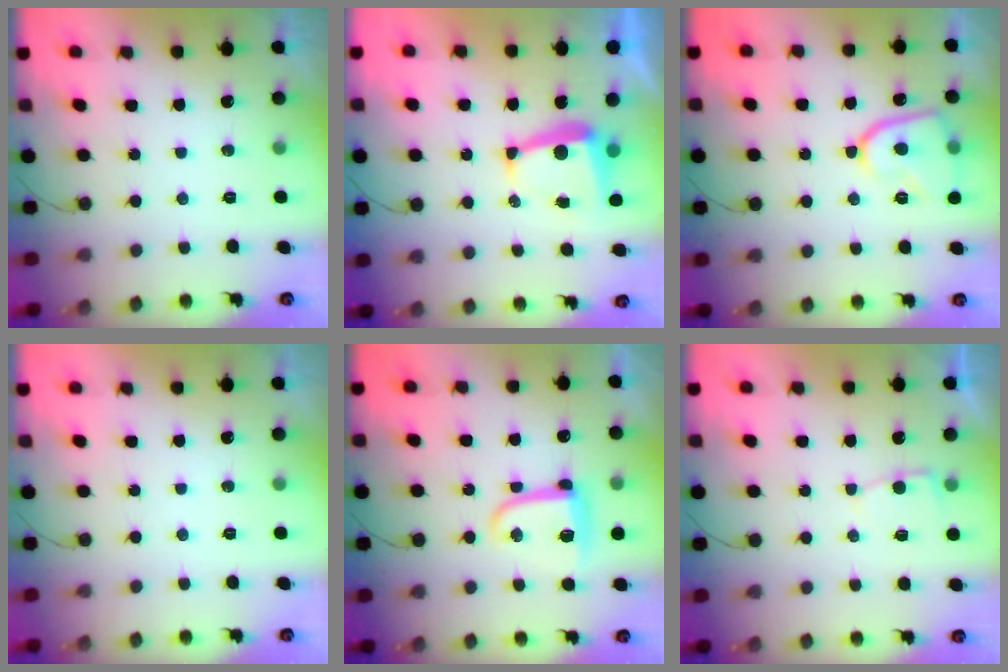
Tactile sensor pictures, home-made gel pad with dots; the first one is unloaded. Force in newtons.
{"total": 6.9, "press": 6.9, "slide": 0.3}
{"total": 12.7, "press": 12.6, "slide": 1.5}
{"total": 0.0}
{"total": 10.3, "press": 10.3, "slide": 0.5}
{"total": 2.6, "press": 2.6, "slide": 0.3}